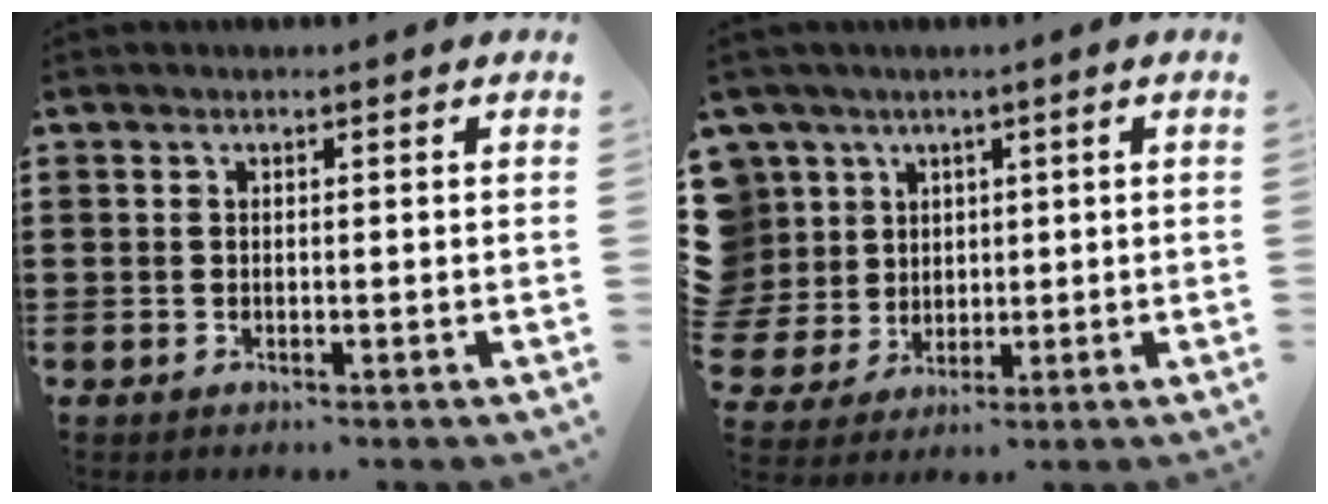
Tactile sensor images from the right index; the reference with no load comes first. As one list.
[{"total": 7.2, "force": [1.9, 6.9, 0.7], "torque": [-0.060, 0.012, 0.038]}]